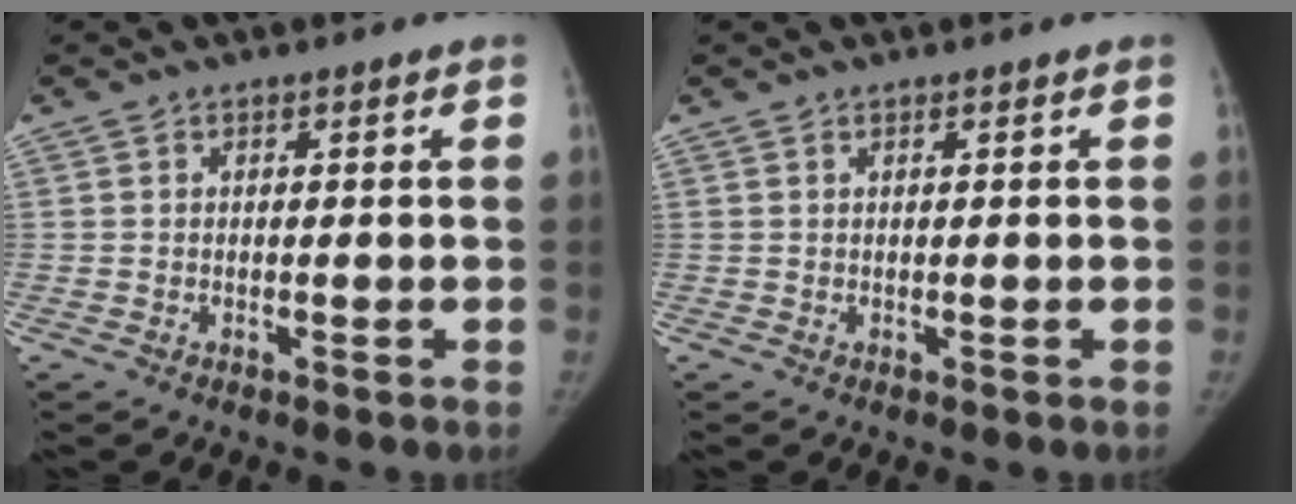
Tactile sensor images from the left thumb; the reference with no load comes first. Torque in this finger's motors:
{"motor_torque": [-0.01, 0.09, -0.04, 0.10, 0.00]}